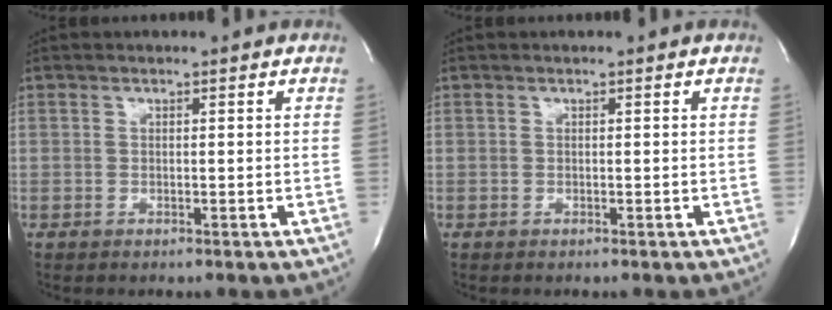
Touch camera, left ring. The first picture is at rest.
{"total": 0.0}